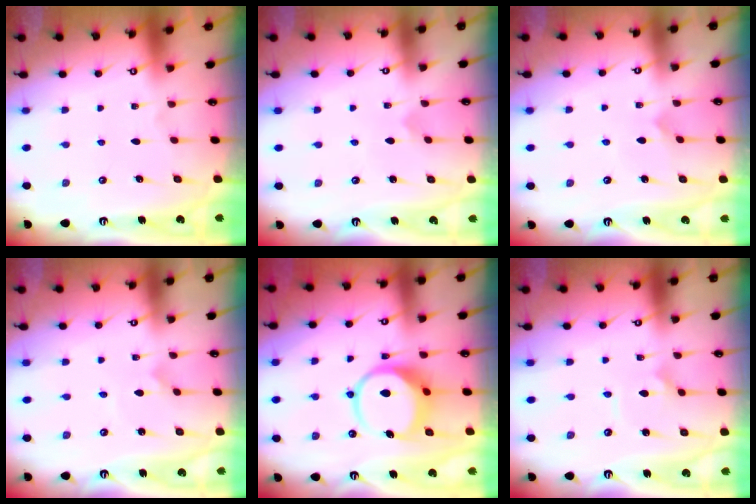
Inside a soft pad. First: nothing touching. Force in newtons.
{"total": 3.3, "press": 3.3, "slide": 0.1}
{"total": 2.8, "press": 2.8, "slide": 0.3}
{"total": 1.3, "press": 1.3, "slide": 0.2}
{"total": 10.0, "press": 9.9, "slide": 1.3}
{"total": 2.4, "press": 2.4, "slide": 0.1}